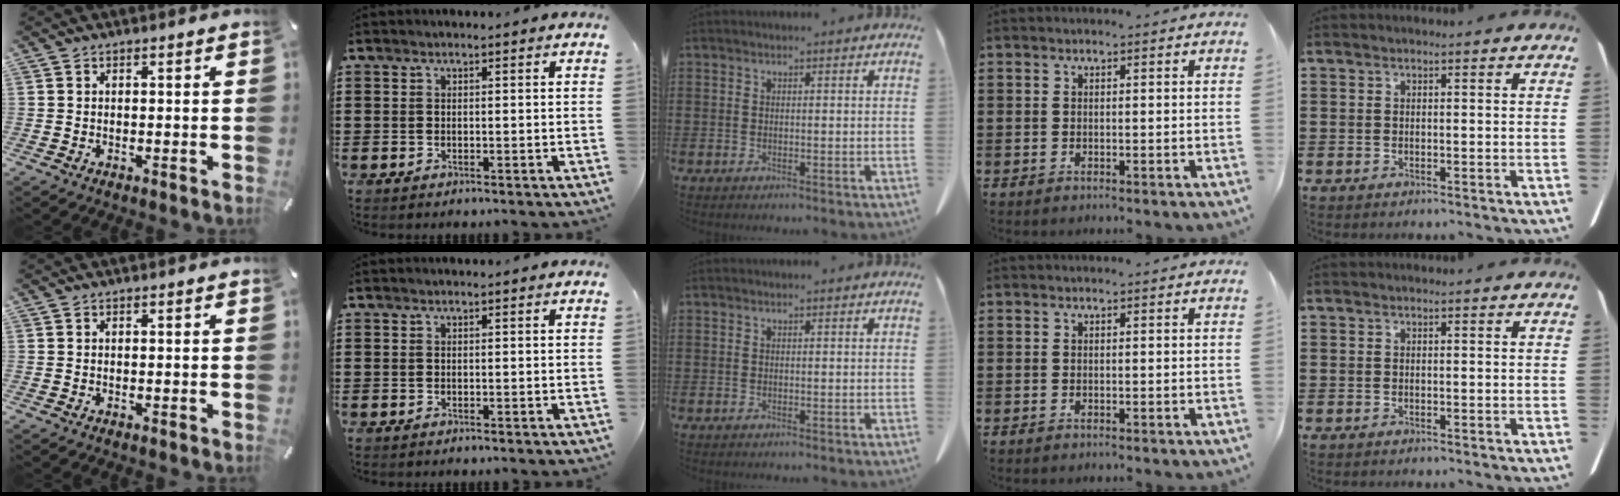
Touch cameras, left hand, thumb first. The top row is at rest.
{}